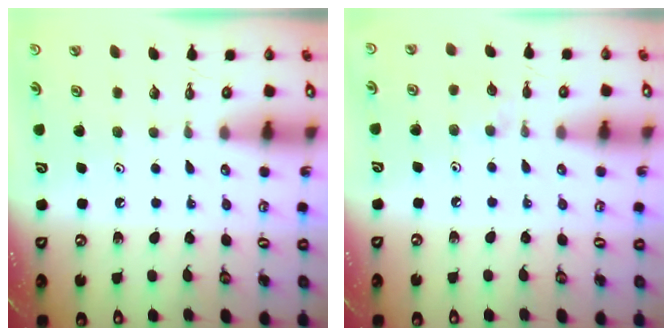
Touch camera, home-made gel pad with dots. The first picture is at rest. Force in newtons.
{"total": 3.8, "press": 3.7, "slide": 0.6}